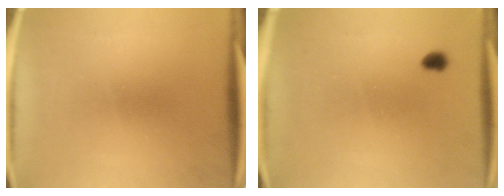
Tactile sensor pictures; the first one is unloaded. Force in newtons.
{"total": 1.3}